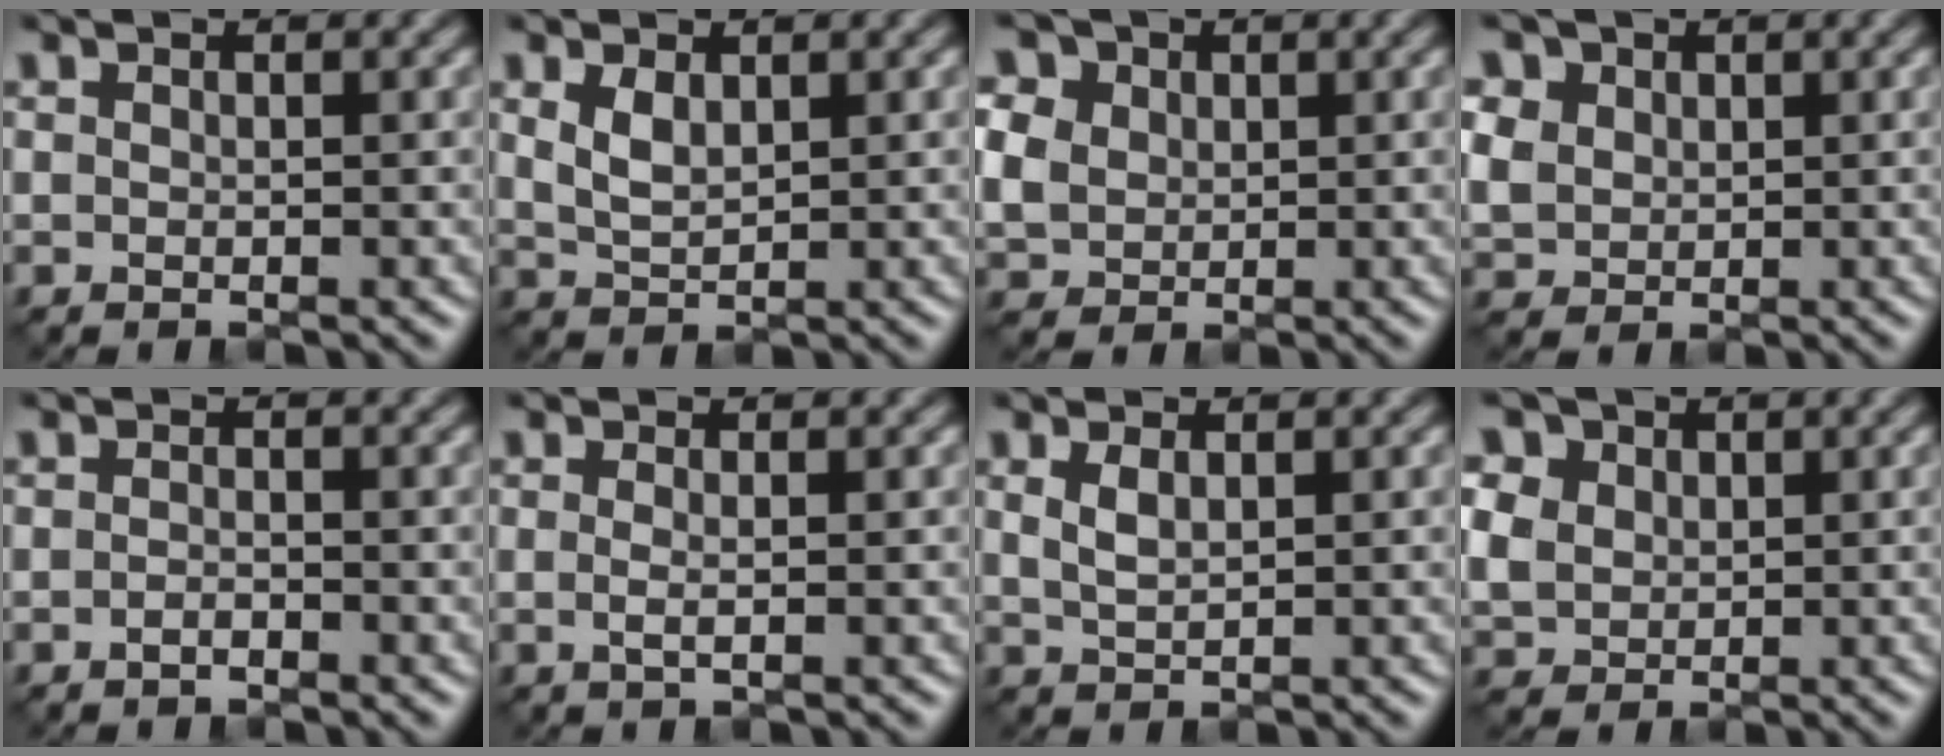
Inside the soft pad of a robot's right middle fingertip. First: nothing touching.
{"total": 2.2, "force": [1.0, 1.2, 1.6], "torque": [-0.040, -0.003, 0.026]}
{"total": 9.4, "force": [3.8, 7.4, 4.5], "torque": [-0.117, 0.026, 0.057]}
{"total": 5.5, "force": [2.4, 4.4, 2.4], "torque": [-0.093, 0.016, 0.045]}
{"total": 1.1, "force": [-0.7, 0.3, 0.7], "torque": [-0.016, 0.000, -0.013]}
{"total": 1.2, "force": [-0.1, 0.4, 1.2], "torque": [-0.024, -0.004, -0.005]}
{"total": 1.6, "force": [0.8, 0.6, 1.2], "torque": [-0.029, -0.002, 0.020]}
{"total": 8.5, "force": [3.6, 6.6, 3.9], "torque": [-0.112, 0.025, 0.055]}